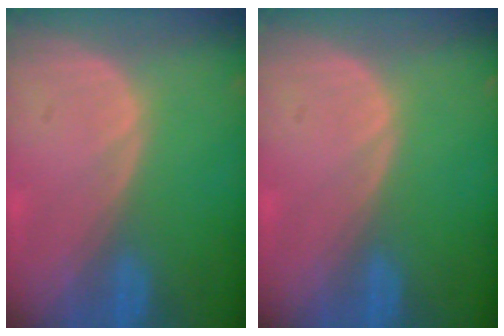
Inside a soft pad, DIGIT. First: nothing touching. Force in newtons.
{"total": 0.0}